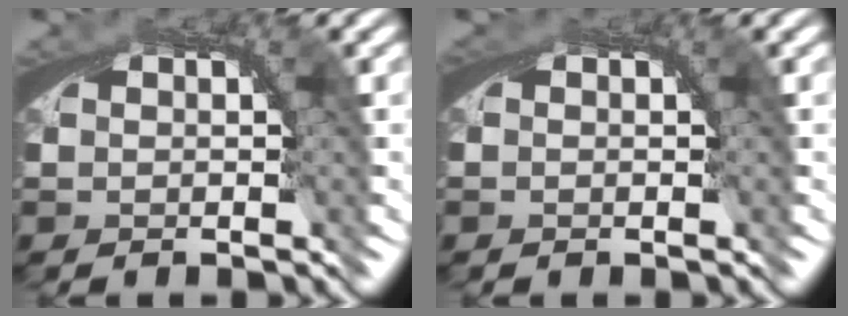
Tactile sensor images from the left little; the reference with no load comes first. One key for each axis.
{"total": 0.0}